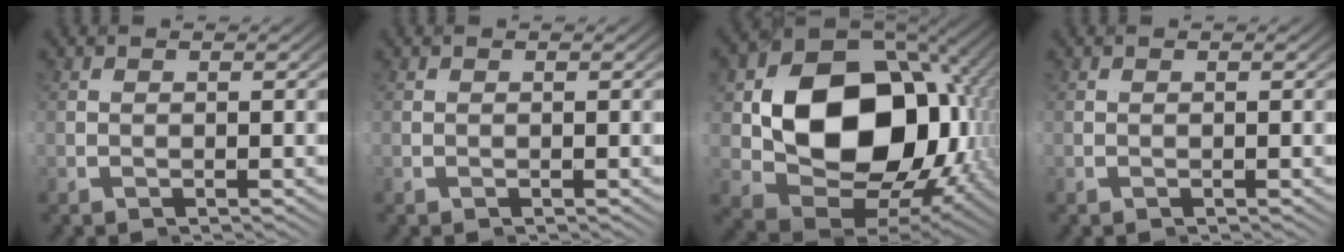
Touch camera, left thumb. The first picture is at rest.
{"total": 0.0}
{"total": 22.5, "force": [0.7, 12.8, 18.4], "torque": [-0.320, -0.022, 0.017]}
{"total": 0.0}